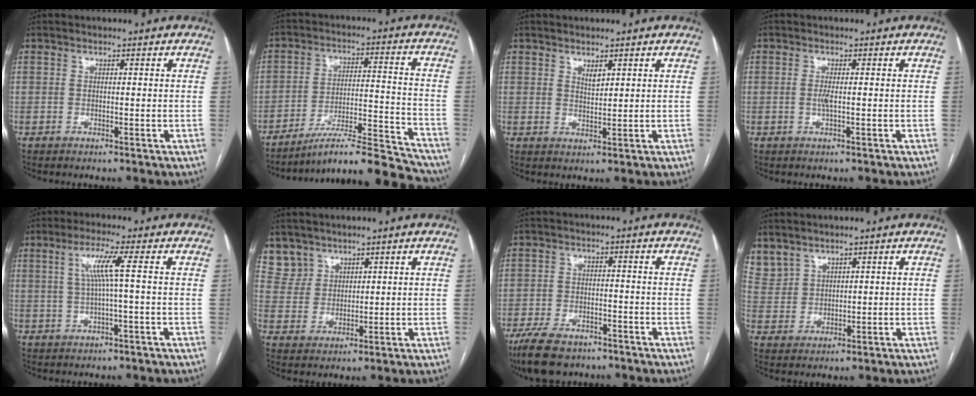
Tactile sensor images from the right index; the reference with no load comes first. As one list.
[{"total": 17.8, "force": [-16.8, 1.1, 5.6], "torque": [-0.070, 0.027, -0.254]}, {"total": 1.8, "force": [1.2, 0.6, 1.1], "torque": [-0.022, -0.005, 0.026]}, {"total": 1.5, "force": [-0.4, 0.1, 1.5], "torque": [-0.034, -0.001, -0.007]}, {"total": 4.9, "force": [0.8, -1.0, 4.7], "torque": [-0.097, 0.010, 0.020]}, {"total": 4.7, "force": [3.5, 3.0, -0.6], "torque": [0.020, 0.005, 0.078]}, {"total": 9.9, "force": [-7.5, 4.2, 4.9], "torque": [-0.091, -0.009, -0.120]}, {"total": 5.6, "force": [4.6, 3.0, 1.0], "torque": [-0.034, 0.011, 0.114]}]